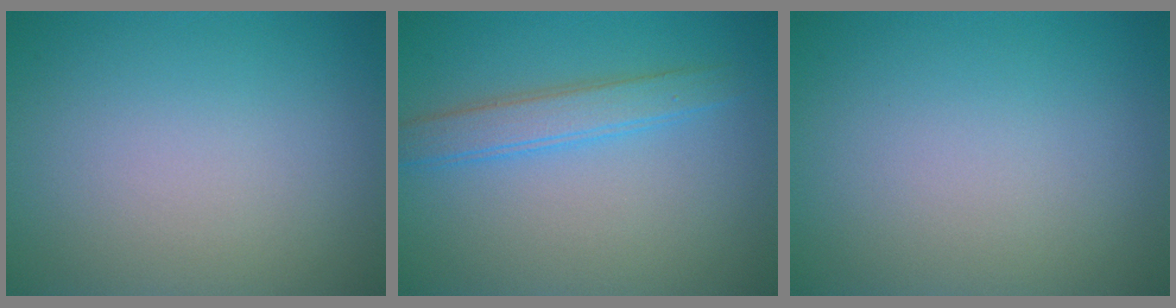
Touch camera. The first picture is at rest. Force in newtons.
{"total": 3.0, "press": 2.9, "slide": 0.2}
{"total": 0.0}